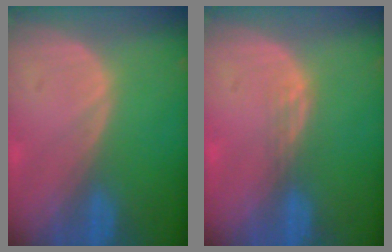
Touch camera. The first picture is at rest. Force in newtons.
{"total": 1.8, "press": 1.3, "slide": 1.2}